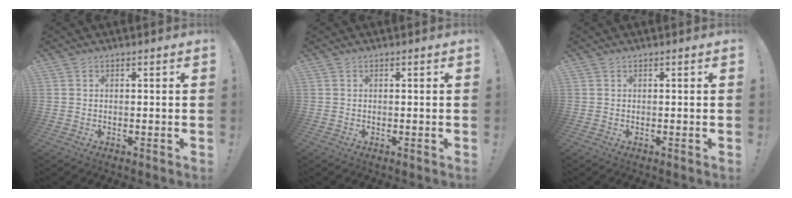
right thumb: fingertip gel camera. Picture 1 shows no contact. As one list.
[{"total": 0.0}, {"total": 0.0}]